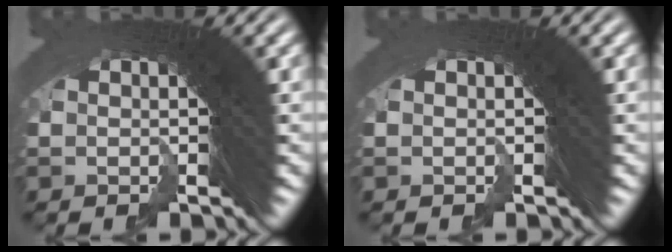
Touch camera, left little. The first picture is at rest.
{"total": 0.0}